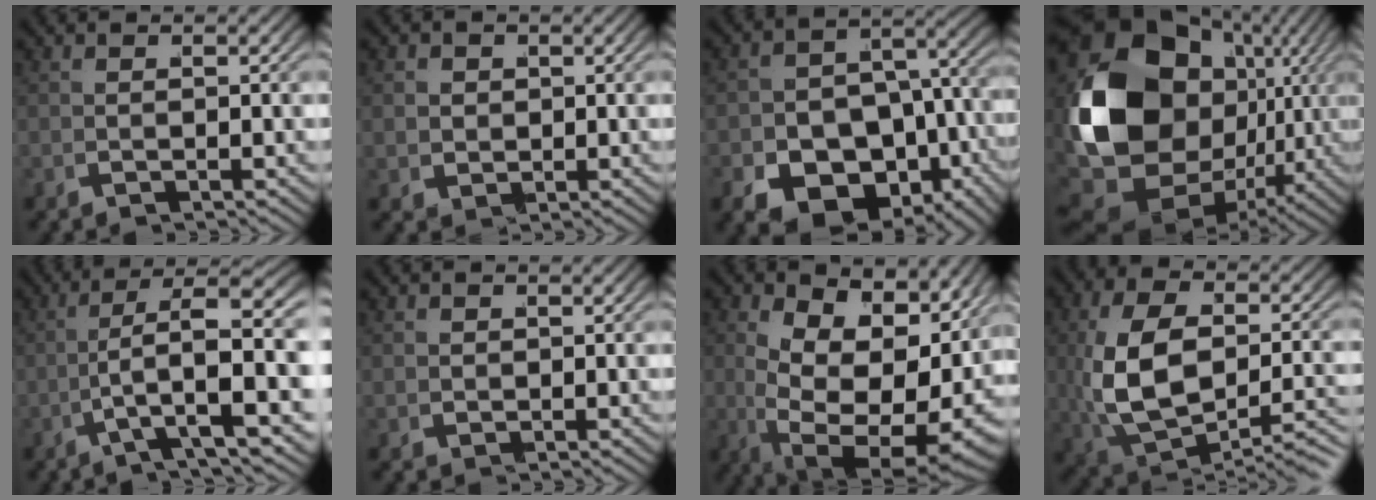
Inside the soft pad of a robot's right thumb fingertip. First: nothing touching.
{"total": 3.0, "force": [0.8, 2.7, 1.2], "torque": [-0.033, -0.008, 0.020]}
{"total": 12.2, "force": [-5.8, 8.6, 6.3], "torque": [-0.113, -0.047, -0.075]}
{"total": 22.6, "force": [0.6, 15.4, 16.6], "torque": [-0.356, -0.048, 0.036]}
{"total": 8.3, "force": [0.5, 3.7, 7.5], "torque": [-0.126, -0.026, 0.025]}
{"total": 1.1, "force": [0.4, 1.0, 0.2], "torque": [-0.008, -0.004, 0.009]}
{"total": 14.4, "force": [-0.2, 8.6, 11.6], "torque": [-0.240, -0.063, 0.036]}
{"total": 10.4, "force": [-2.3, 6.4, 8.0], "torque": [-0.180, -0.019, -0.014]}